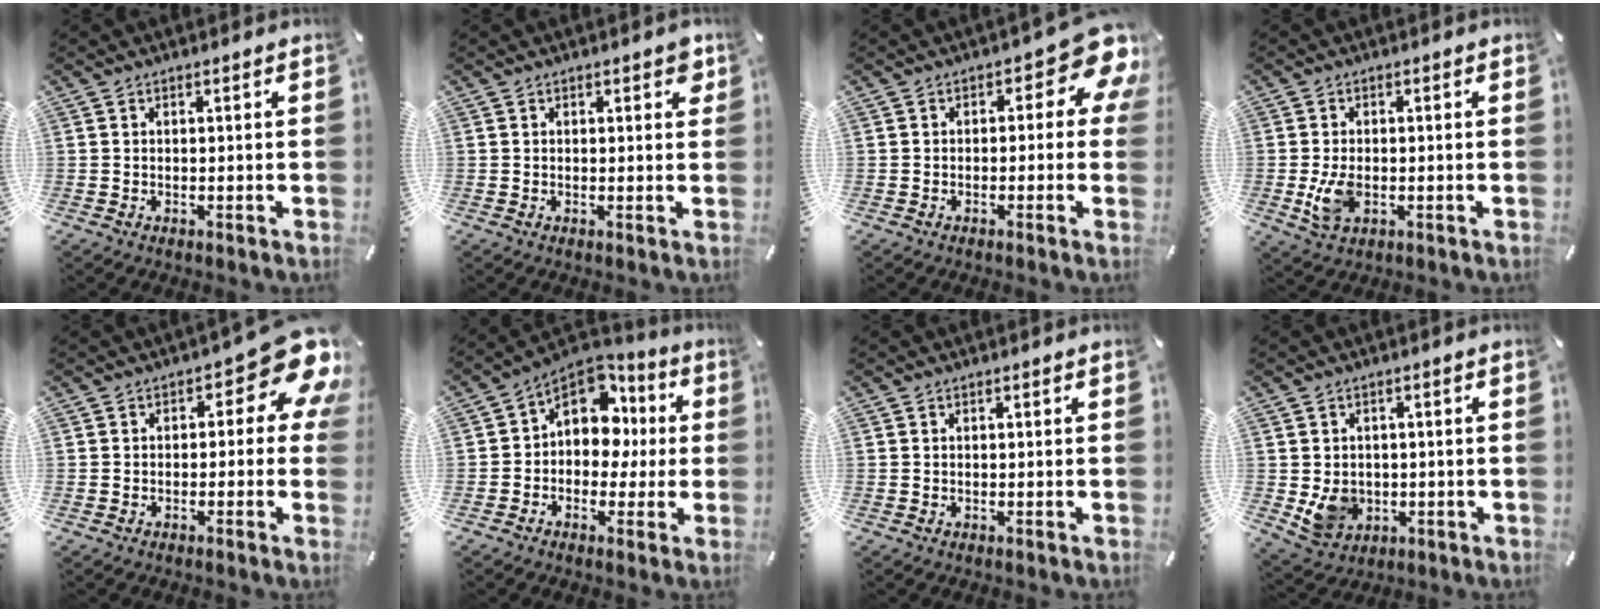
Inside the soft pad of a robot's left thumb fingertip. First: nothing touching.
{"total": 2.5, "force": [1.2, 1.3, 1.8], "torque": [-0.015, -0.003, 0.014]}
{"total": 9.0, "force": [3.4, 4.2, 7.3], "torque": [-0.077, -0.029, 0.052]}
{"total": 6.0, "force": [-1.1, 3.8, 4.6], "torque": [-0.094, -0.005, -0.019]}
{"total": 11.2, "force": [4.8, 5.0, 8.8], "torque": [-0.099, -0.043, 0.080]}
{"total": 12.7, "force": [3.2, 9.7, 7.5], "torque": [-0.123, -0.018, 0.060]}
{"total": 0.0}
{"total": 6.8, "force": [-0.1, 6.4, 2.5], "torque": [-0.057, -0.002, 0.000]}